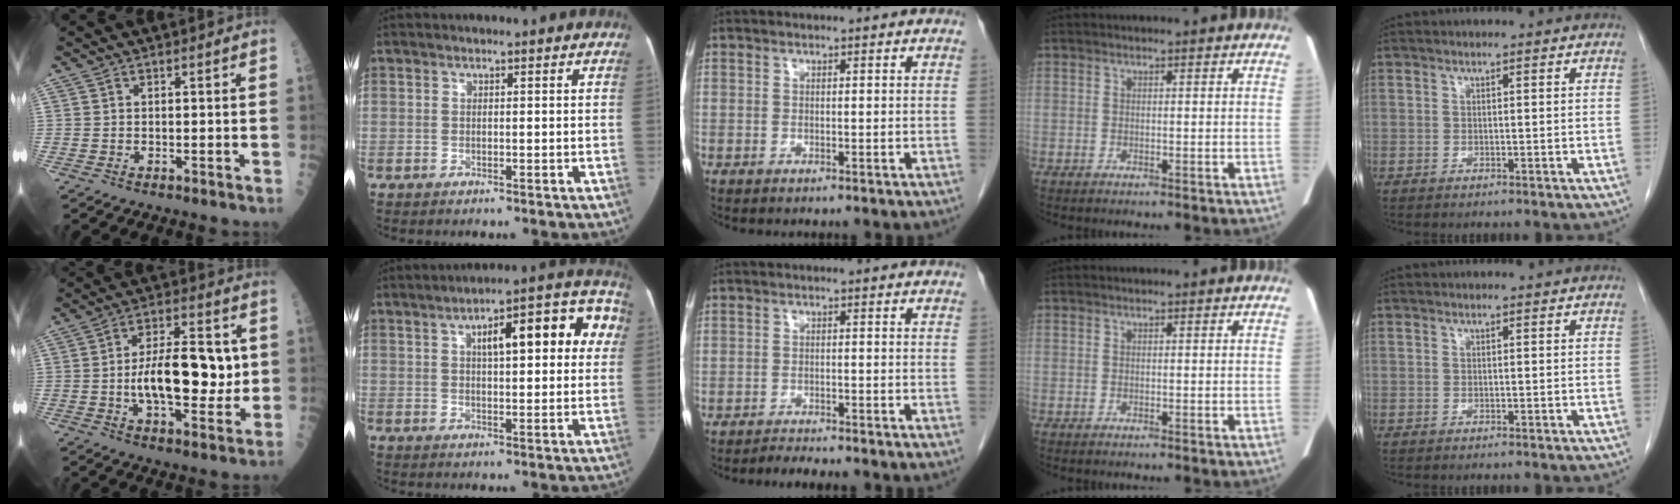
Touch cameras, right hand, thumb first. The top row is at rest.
{"thumb": {"total": 16.0, "force": [-0.1, 7.3, 14.2], "torque": [-0.199, 0.008, -0.002]}, "index": {"total": 14.1, "force": [4.0, 4.2, 12.8], "torque": [-0.153, 0.044, 0.046]}, "middle": {"total": 2.3, "force": [-2.2, -0.6, 0.4], "torque": [-0.012, -0.010, -0.038]}}